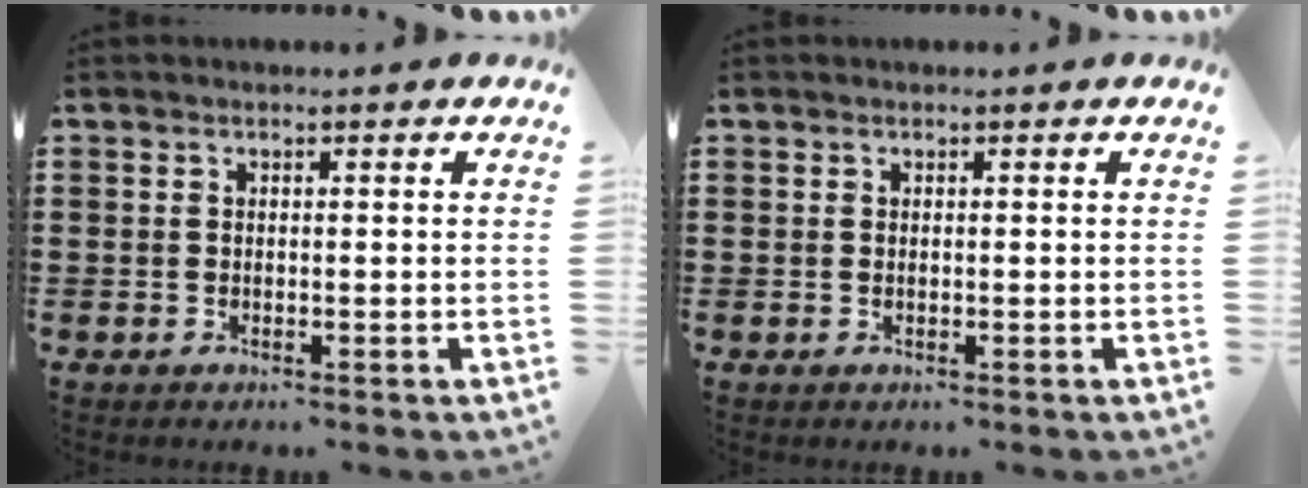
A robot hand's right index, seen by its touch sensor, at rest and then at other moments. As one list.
[{"total": 0.0}]